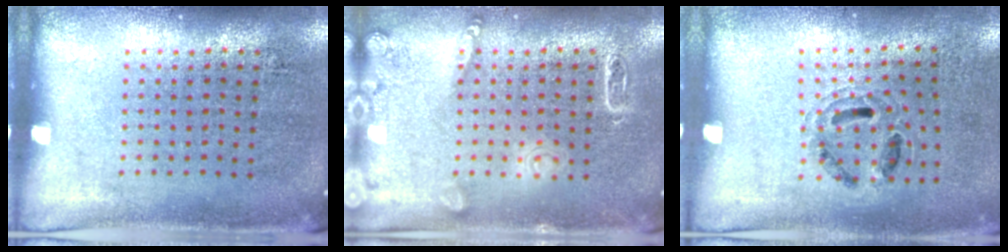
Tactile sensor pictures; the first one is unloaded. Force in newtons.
{"total": 2.3, "press": 2.2, "slide": 0.3}
{"total": 0.9, "press": 0.8, "slide": 0.3}